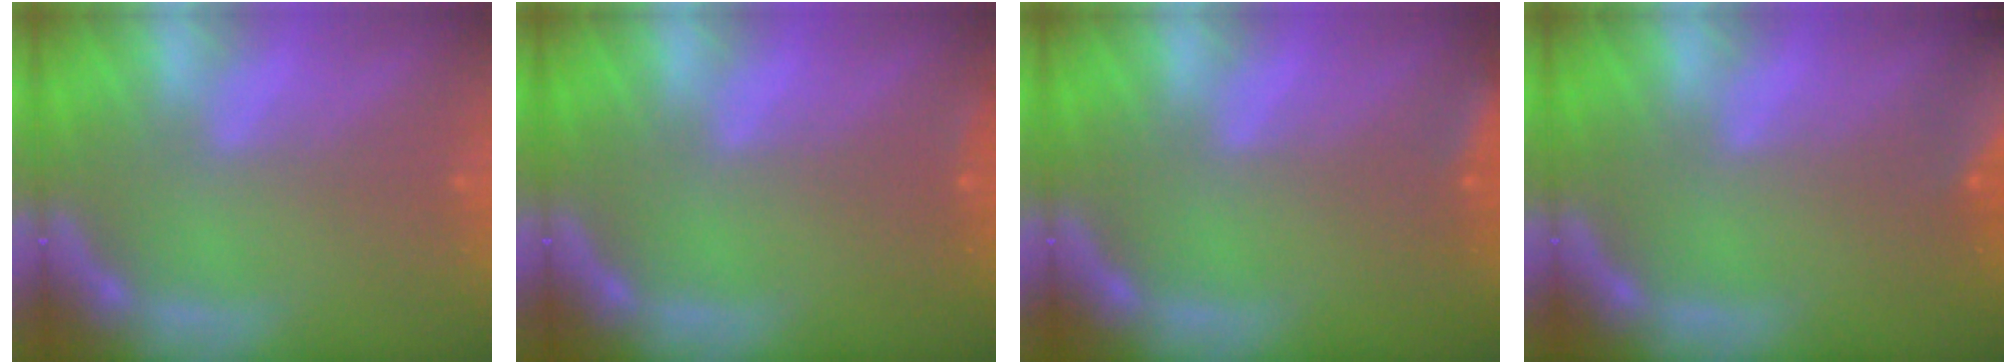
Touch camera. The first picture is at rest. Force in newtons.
{"total": 0.9}
{"total": 2.9}
{"total": 8.5}